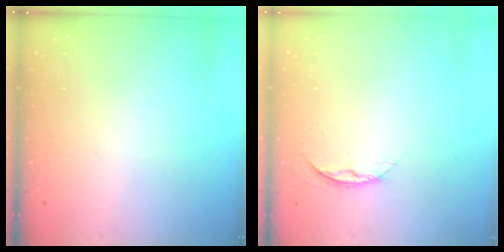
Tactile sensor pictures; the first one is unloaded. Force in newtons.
{"total": 6.4, "press": 6.3, "slide": 0.8}